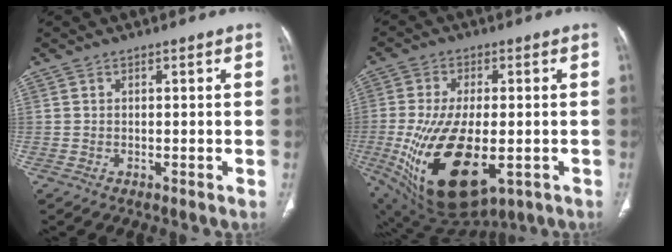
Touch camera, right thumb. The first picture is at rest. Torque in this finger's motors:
{"motor_torque": [0.17, 1.49, 2.48, -0.29, 0.70]}